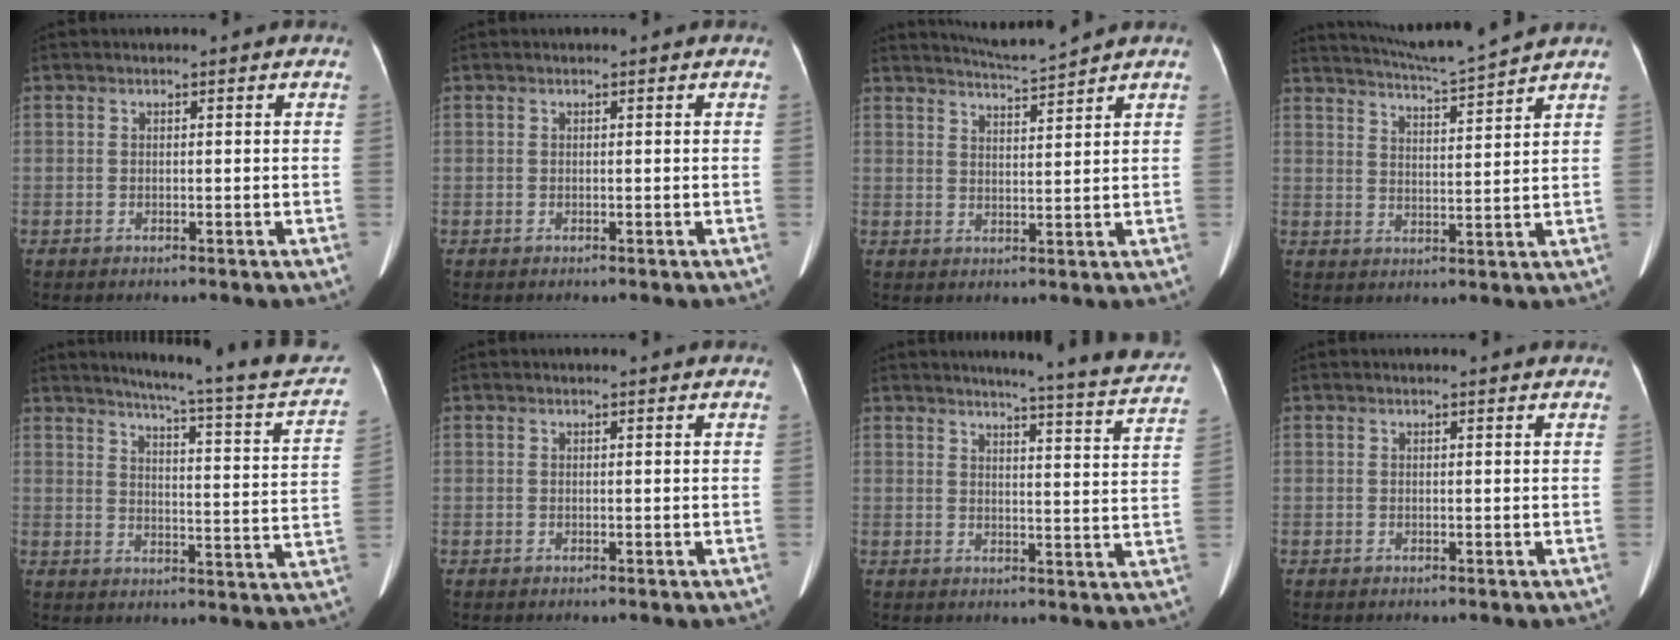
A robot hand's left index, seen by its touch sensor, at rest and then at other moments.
{"total": 0.0}
{"total": 4.9, "force": [4.7, -1.5, 0.6], "torque": [-0.017, -0.009, 0.084]}
{"total": 9.0, "force": [8.5, -2.0, 2.2], "torque": [-0.050, -0.007, 0.142]}
{"total": 21.9, "force": [19.8, -0.2, 9.4], "torque": [-0.129, -0.067, 0.233]}
{"total": 1.8, "force": [1.7, 0.1, 0.4], "torque": [-0.011, 0.008, 0.017]}
{"total": 16.8, "force": [15.7, -0.5, 5.9], "torque": [-0.077, -0.084, 0.164]}
{"total": 2.6, "force": [2.5, 0.2, 0.6], "torque": [-0.013, 0.008, 0.022]}